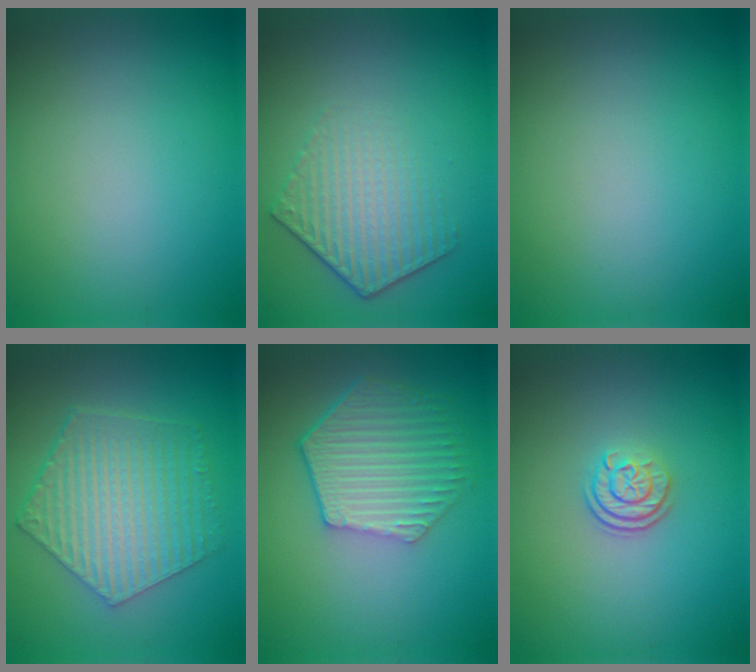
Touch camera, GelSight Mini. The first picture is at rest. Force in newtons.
{"total": 4.4, "press": 3.0, "slide": 3.1}
{"total": 0.0}
{"total": 6.2, "press": 4.8, "slide": 4.0}
{"total": 6.0, "press": 4.6, "slide": 3.9}
{"total": 2.5, "press": 1.8, "slide": 1.6}